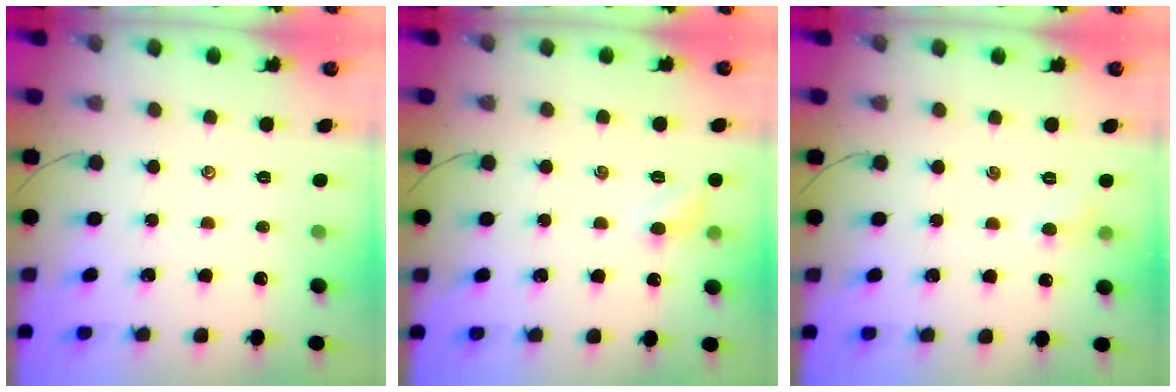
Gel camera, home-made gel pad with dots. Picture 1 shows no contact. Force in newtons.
{"total": 5.7, "press": 5.5, "slide": 1.5}
{"total": 4.9, "press": 4.6, "slide": 1.6}